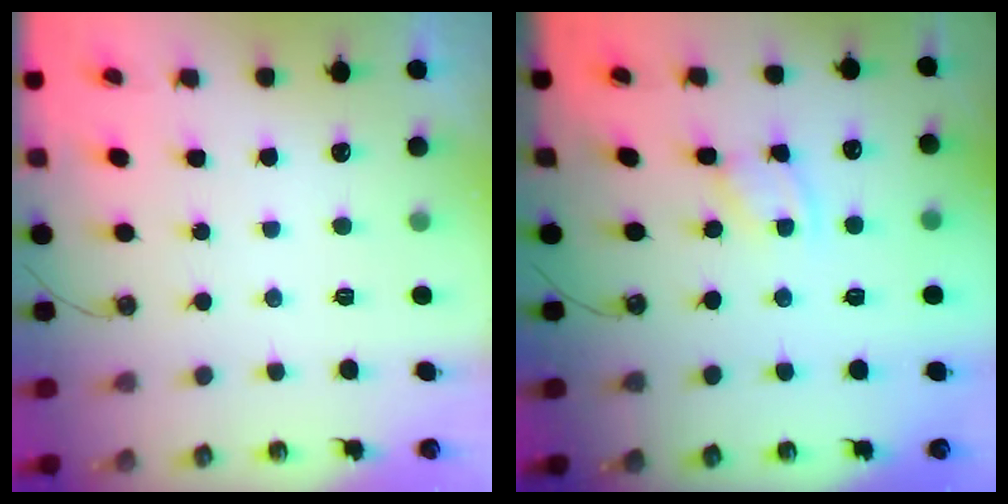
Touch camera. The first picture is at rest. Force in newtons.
{"total": 2.1, "press": 2.1, "slide": 0.0}